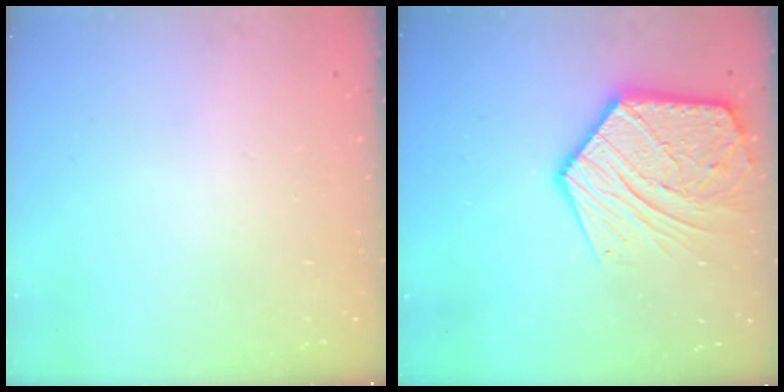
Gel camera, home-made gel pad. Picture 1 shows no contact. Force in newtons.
{"total": 17.2, "press": 17.2, "slide": 1.4}